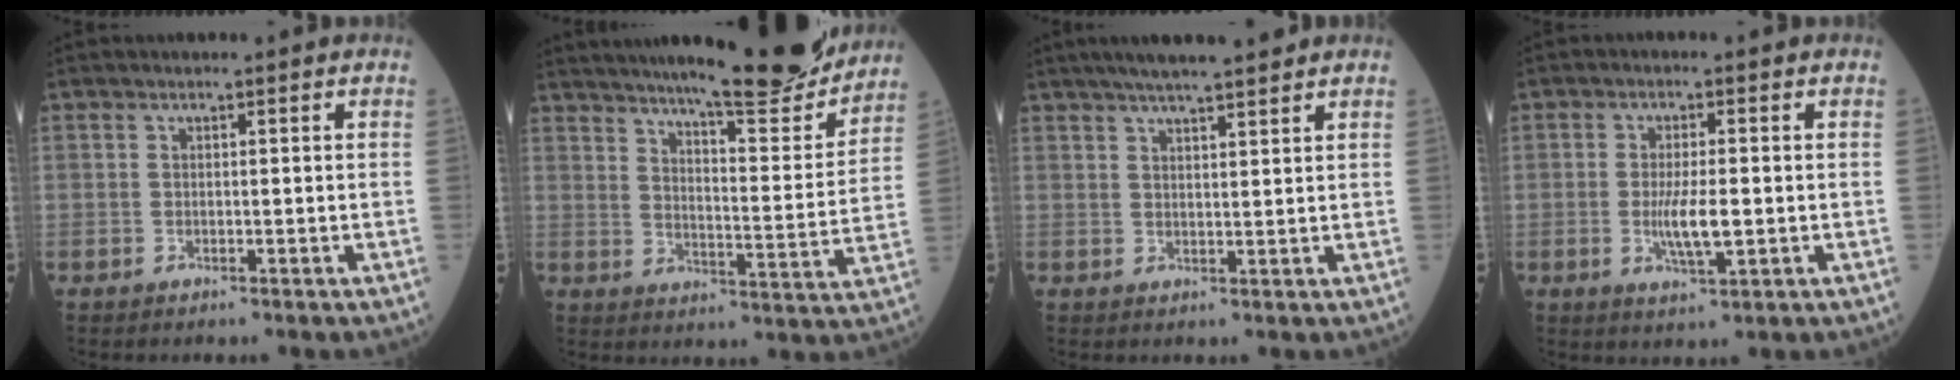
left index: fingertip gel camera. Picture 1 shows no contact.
{"total": 19.9, "force": [17.6, 1.7, 9.0], "torque": [-0.126, -0.034, 0.235]}
{"total": 8.6, "force": [7.1, 0.8, 4.7], "torque": [-0.068, 0.024, 0.103]}
{"total": 5.0, "force": [-0.8, 0.9, 4.8], "torque": [-0.097, -0.010, -0.013]}